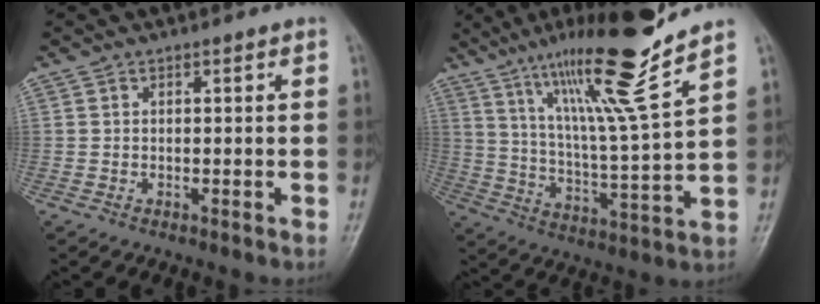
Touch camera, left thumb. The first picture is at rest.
{"total": 17.8, "force": [12.3, 0.3, 12.9], "torque": [-0.210, -0.067, 0.211]}